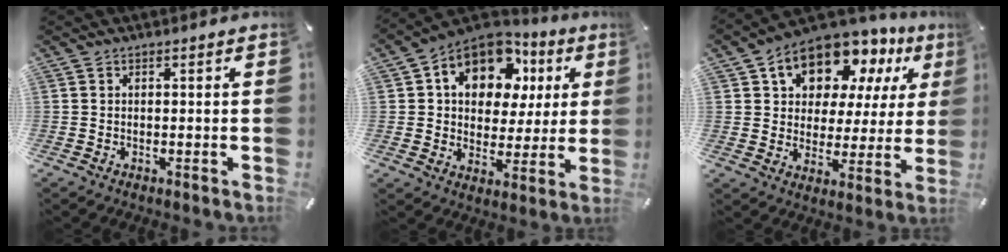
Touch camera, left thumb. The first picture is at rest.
{"total": 13.6, "force": [6.2, 10.2, 6.6], "torque": [-0.119, -0.024, 0.116]}
{"total": 12.9, "force": [9.0, 8.4, 4.1], "torque": [-0.072, -0.069, 0.163]}